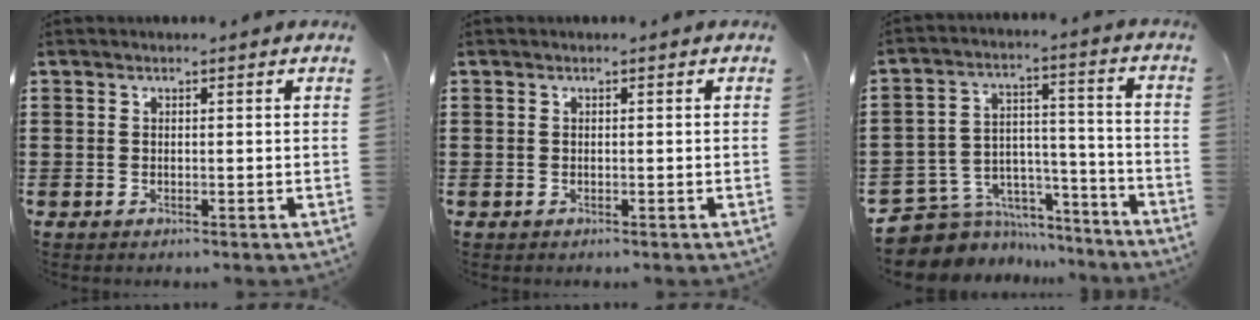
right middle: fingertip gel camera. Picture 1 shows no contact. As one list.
[{"total": 0.0}, {"total": 6.9, "force": [-5.7, 3.9, 0.8], "torque": [-0.030, 0.000, -0.107]}]